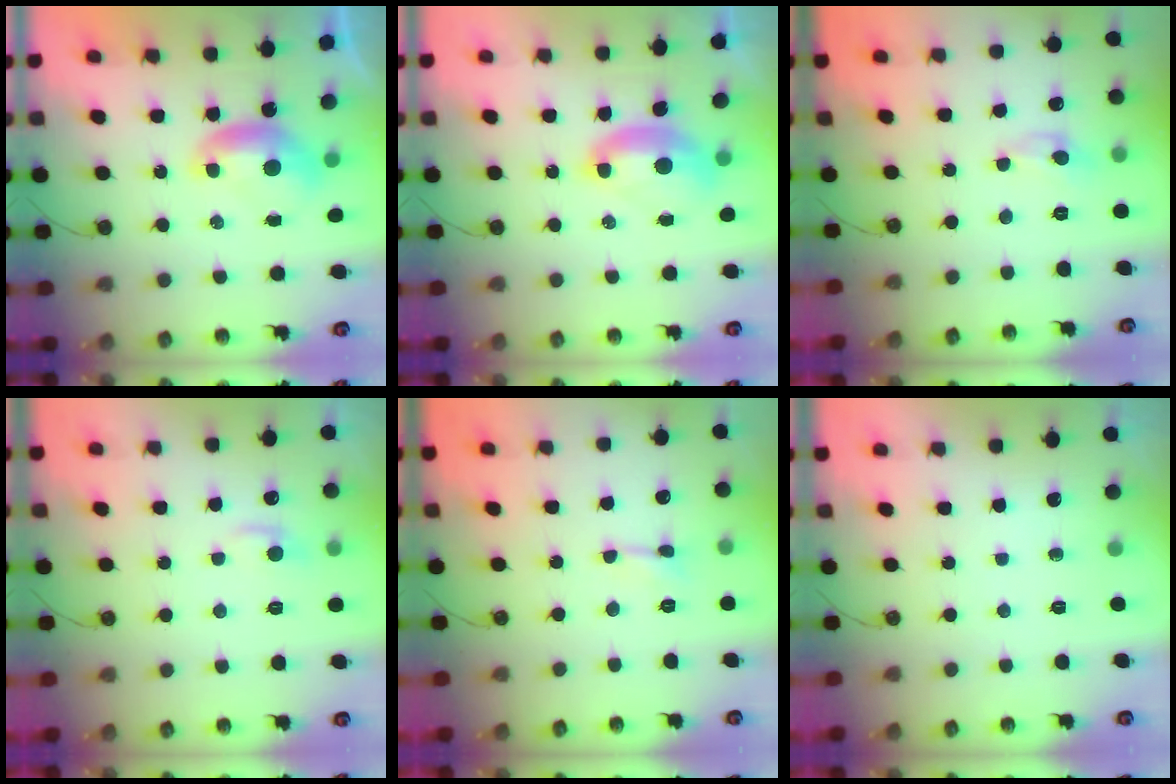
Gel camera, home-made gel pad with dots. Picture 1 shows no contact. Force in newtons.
{"total": 2.6, "press": 2.5, "slide": 0.6}
{"total": 0.0}
{"total": 0.8, "press": 0.3, "slide": 0.7}
{"total": 1.6, "press": 1.5, "slide": 0.4}
{"total": 0.0}